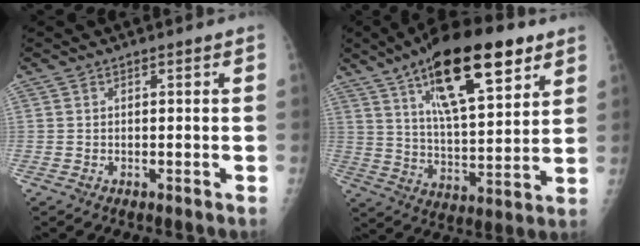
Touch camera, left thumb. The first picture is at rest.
{"total": 21.6, "force": [11.7, 7.5, 16.6], "torque": [-0.246, -0.036, 0.195]}